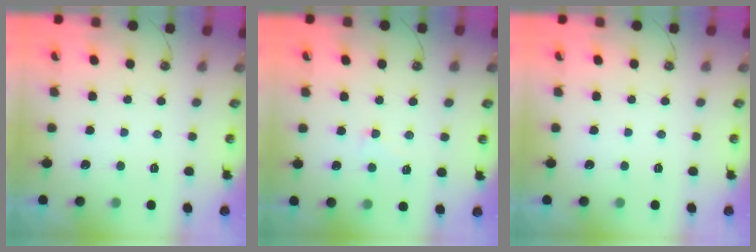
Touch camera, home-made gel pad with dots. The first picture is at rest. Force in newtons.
{"total": 0.9, "press": 0.8, "slide": 0.4}
{"total": 0.0}